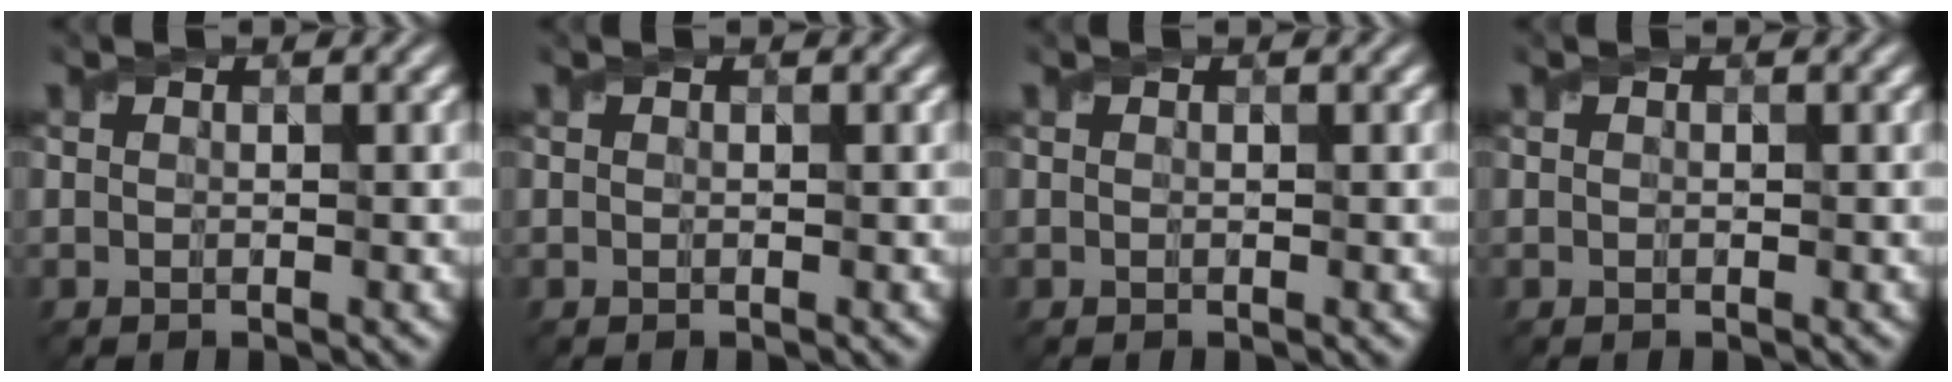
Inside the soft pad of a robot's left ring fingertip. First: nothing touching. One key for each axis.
{"total": 0.0}
{"total": 0.0}
{"total": 0.0}